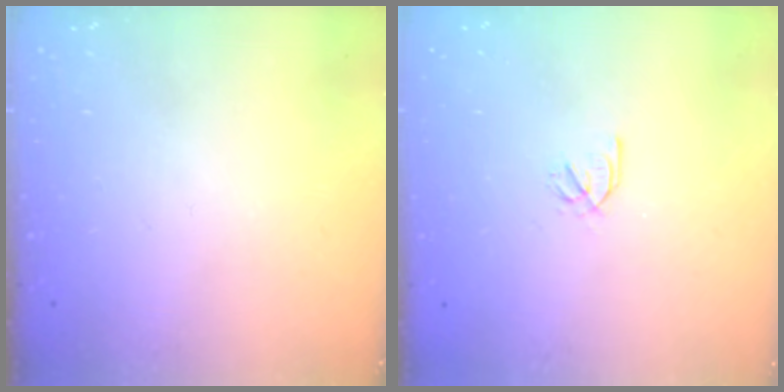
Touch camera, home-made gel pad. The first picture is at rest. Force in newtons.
{"total": 2.1, "press": 2.0, "slide": 0.7}